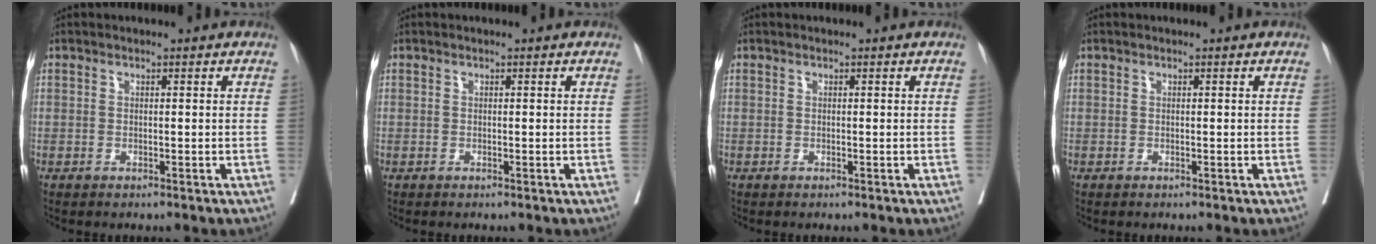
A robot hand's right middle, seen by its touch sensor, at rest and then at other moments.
{"total": 0.0}
{"total": 0.0}
{"total": 0.0}